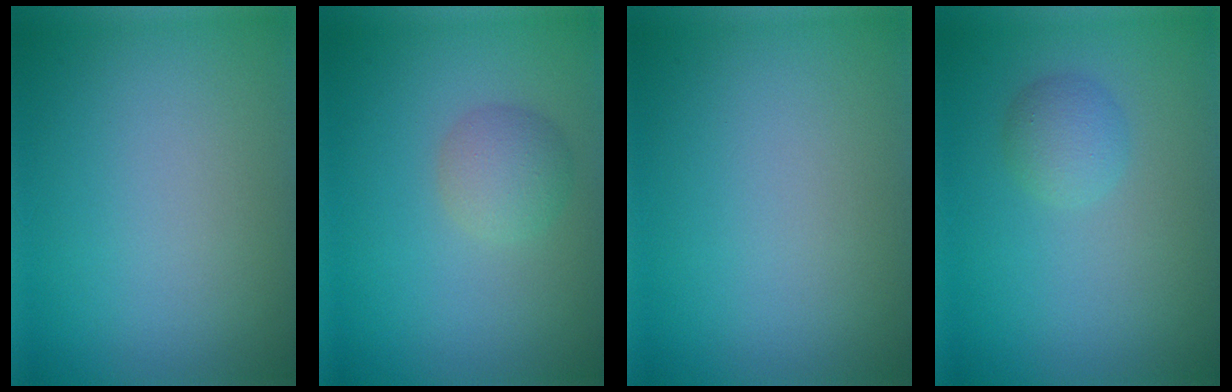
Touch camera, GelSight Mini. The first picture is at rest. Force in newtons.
{"total": 2.3, "press": 2.3, "slide": 0.0}
{"total": 0.0}
{"total": 1.9, "press": 1.9, "slide": 0.1}